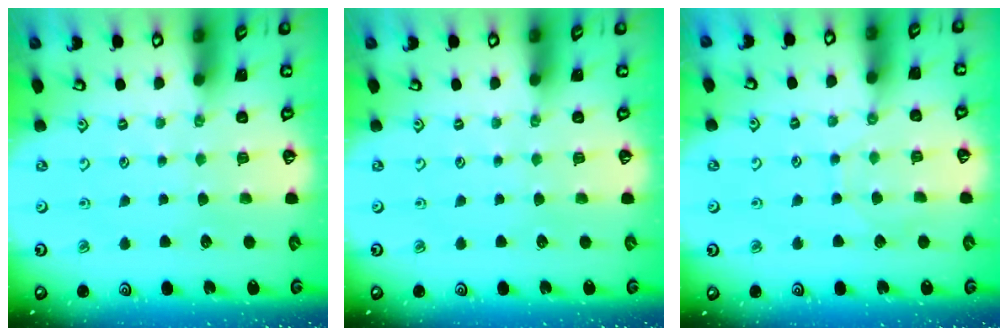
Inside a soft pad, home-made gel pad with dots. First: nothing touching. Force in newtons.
{"total": 0.0}
{"total": 3.0, "press": 2.9, "slide": 0.4}